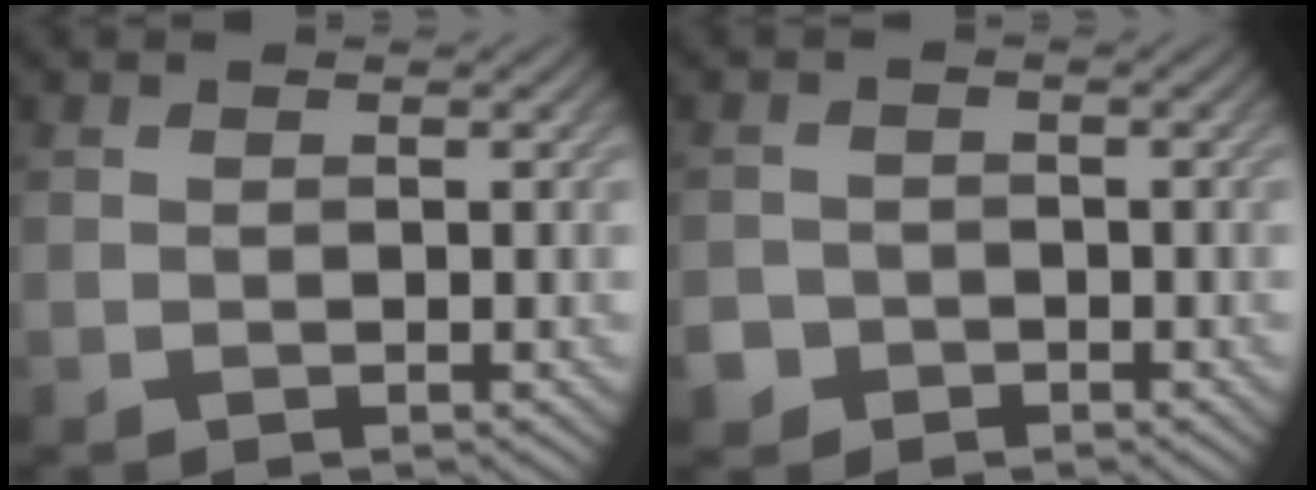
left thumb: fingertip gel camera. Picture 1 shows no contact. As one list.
[{"total": 3.1, "force": [-1.9, 2.5, 0.5], "torque": [-0.011, -0.001, -0.038]}]